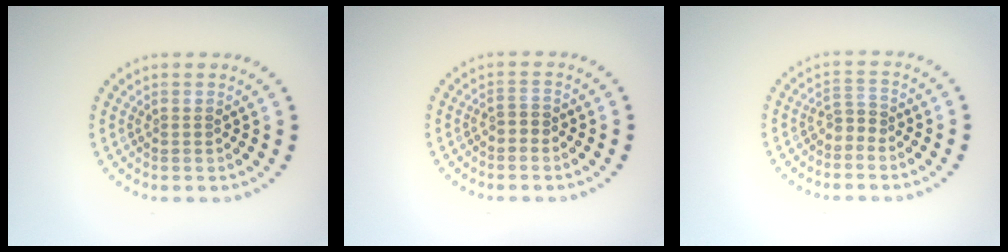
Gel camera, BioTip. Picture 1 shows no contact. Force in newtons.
{"total": 1.0, "press": 0.9, "slide": 0.5}
{"total": 1.6, "press": 1.0, "slide": 1.2}